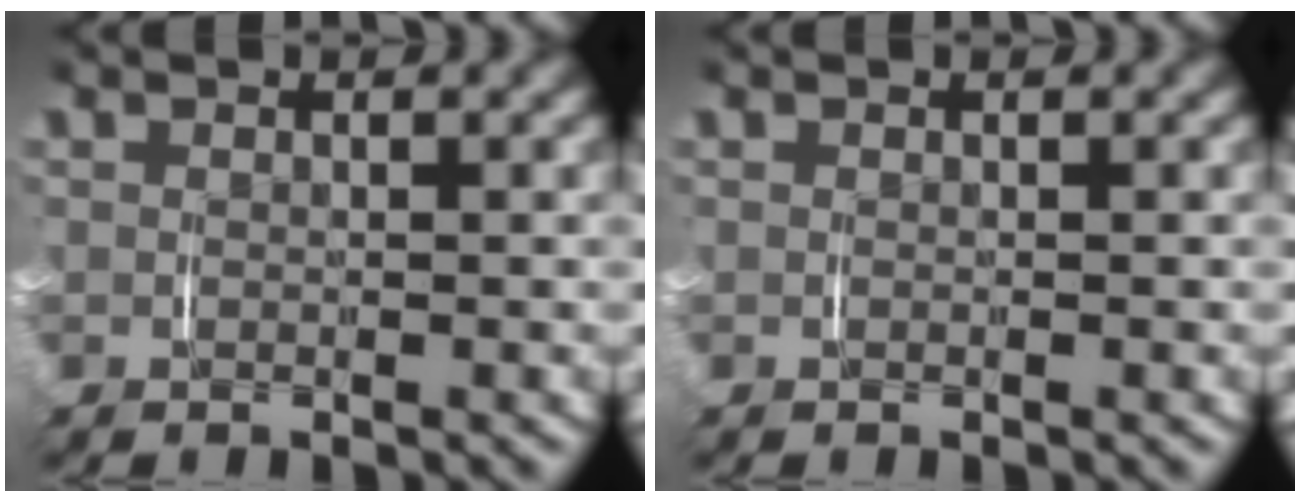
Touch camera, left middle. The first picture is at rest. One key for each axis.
{"total": 0.0}